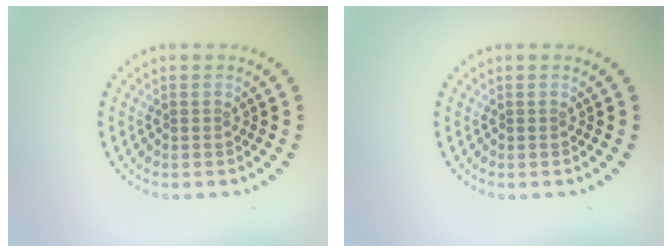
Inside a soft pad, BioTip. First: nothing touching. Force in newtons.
{"total": 0.0}